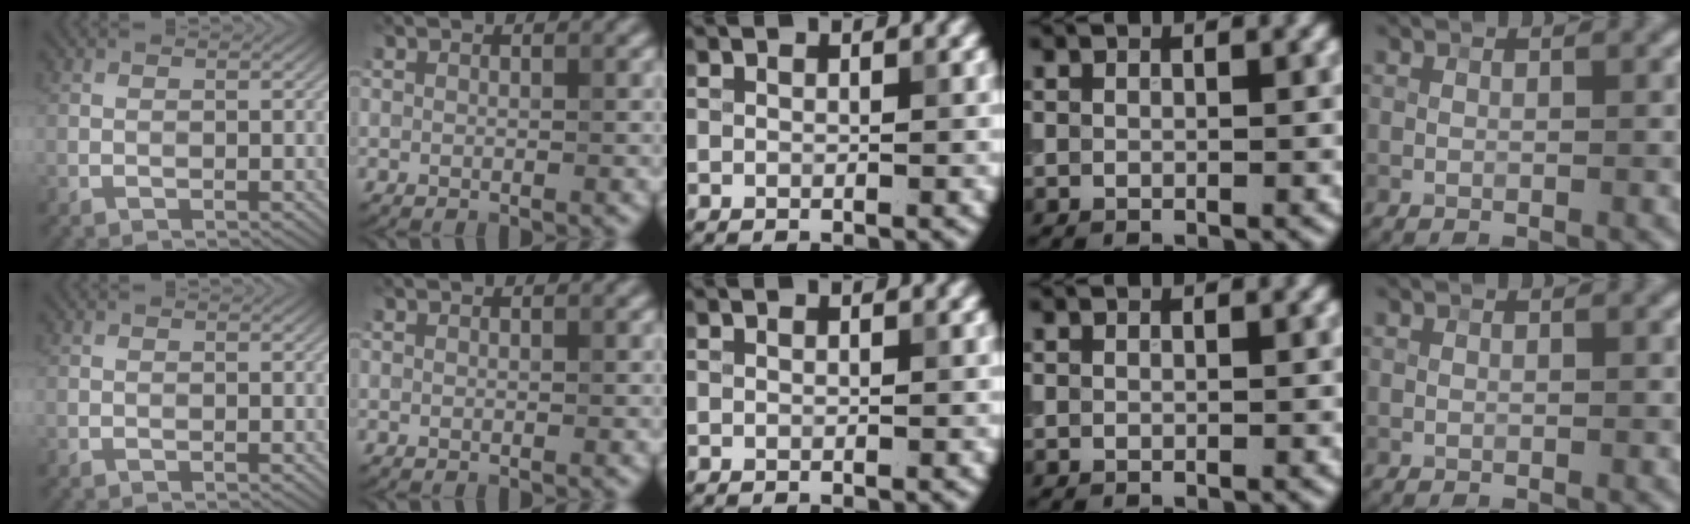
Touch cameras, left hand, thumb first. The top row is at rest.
{}